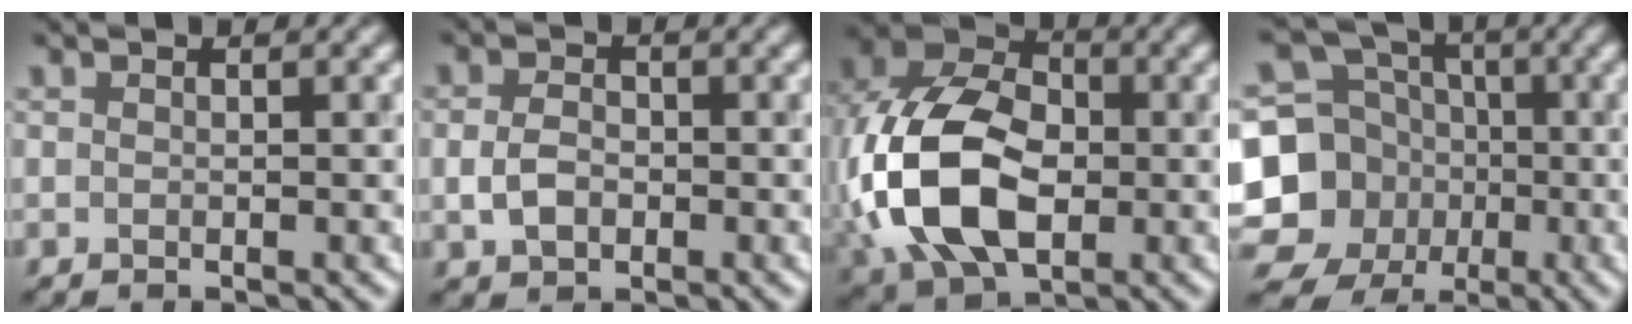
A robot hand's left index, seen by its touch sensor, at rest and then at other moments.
{"total": 2.6, "force": [-0.4, 1.9, 1.8], "torque": [-0.038, -0.003, -0.010]}
{"total": 14.0, "force": [-2.4, 9.5, 10.1], "torque": [-0.234, -0.009, -0.057]}
{"total": 10.1, "force": [-2.2, 9.1, 3.6], "torque": [-0.091, -0.023, -0.053]}